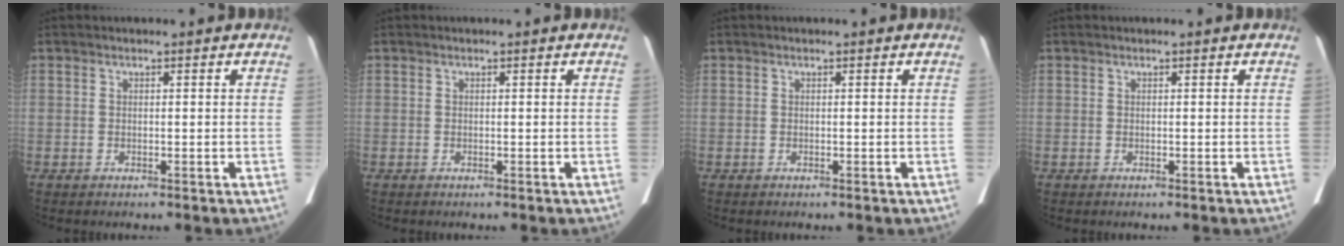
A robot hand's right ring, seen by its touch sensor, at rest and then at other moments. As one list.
[{"total": 0.0}, {"total": 0.0}, {"total": 0.0}]